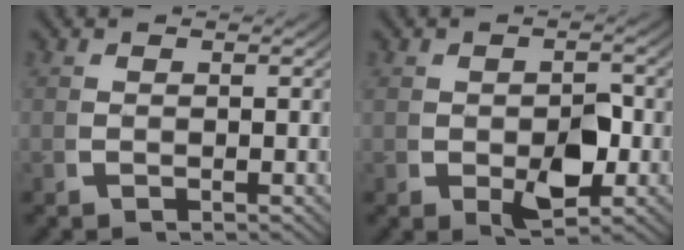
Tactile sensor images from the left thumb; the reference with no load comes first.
{"total": 4.4, "force": [-0.4, 2.3, 3.7], "torque": [-0.058, -0.011, 0.004]}